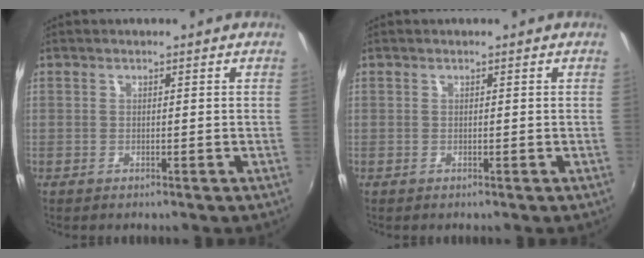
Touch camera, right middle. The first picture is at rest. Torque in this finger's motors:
{"motor_torque": [0.12, -0.05, 0.03, 0.00]}